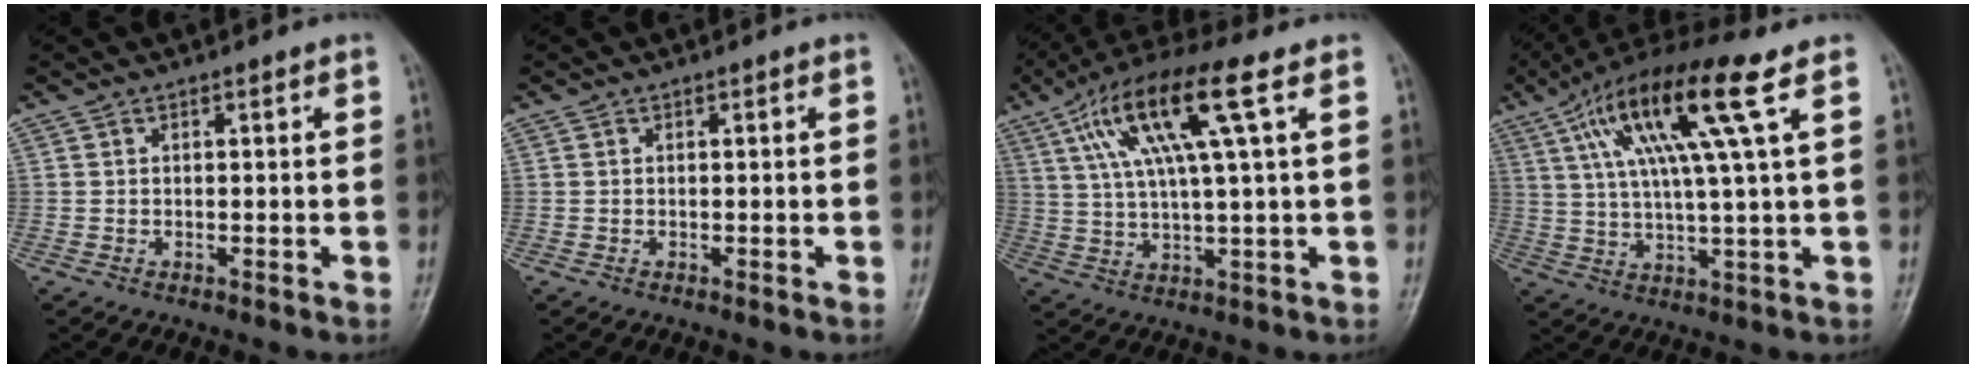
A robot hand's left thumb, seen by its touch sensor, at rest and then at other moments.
{"total": 0.0}
{"total": 14.7, "force": [5.6, 2.2, 13.4], "torque": [-0.270, 0.011, 0.100]}
{"total": 15.8, "force": [6.3, 1.1, 14.5], "torque": [-0.277, 0.004, 0.110]}